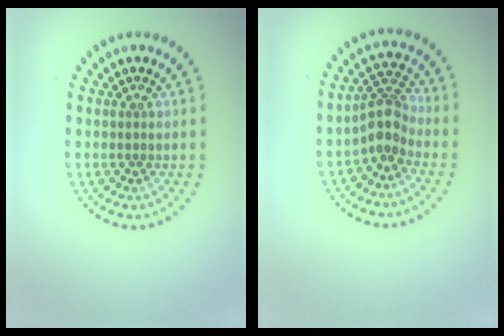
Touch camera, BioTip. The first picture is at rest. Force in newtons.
{"total": 3.0, "press": 2.3, "slide": 1.9}